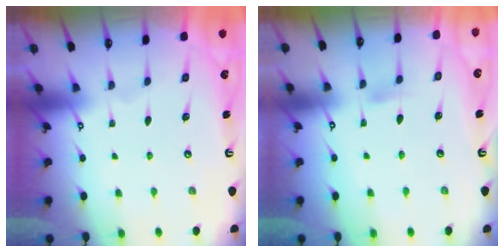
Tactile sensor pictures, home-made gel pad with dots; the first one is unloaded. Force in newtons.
{"total": 3.1, "press": 3.1, "slide": 0.4}